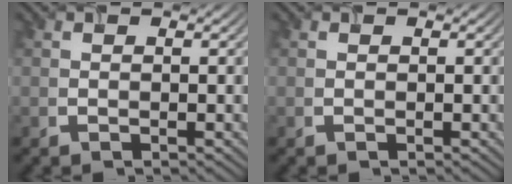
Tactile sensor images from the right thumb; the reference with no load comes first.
{"total": 0.0}